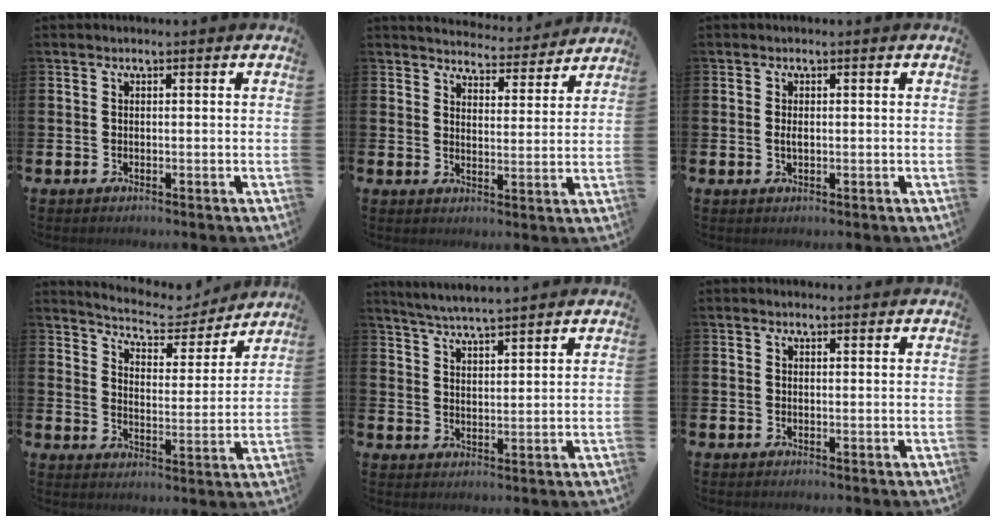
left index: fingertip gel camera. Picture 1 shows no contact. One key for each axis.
{"total": 4.6, "fx": 4.5, "fy": 0.7, "fz": 0.1, "tx": -0.007, "ty": -0.040, "tz": 0.076}
{"total": 1.1, "fx": 0.1, "fy": 0.5, "fz": 1.0, "tx": -0.017, "ty": 0.003, "tz": 0.000}
{"total": 6.6, "fx": 6.3, "fy": 1.7, "fz": 1.1, "tx": -0.051, "ty": -0.048, "tz": 0.107}
{"total": 4.8, "fx": 4.8, "fy": -0.2, "fz": 0.7, "tx": -0.031, "ty": -0.022, "tz": 0.086}
{"total": 0.8, "fx": 0.7, "fy": 0.2, "fz": 0.1, "tx": 0.007, "ty": -0.001, "tz": 0.011}